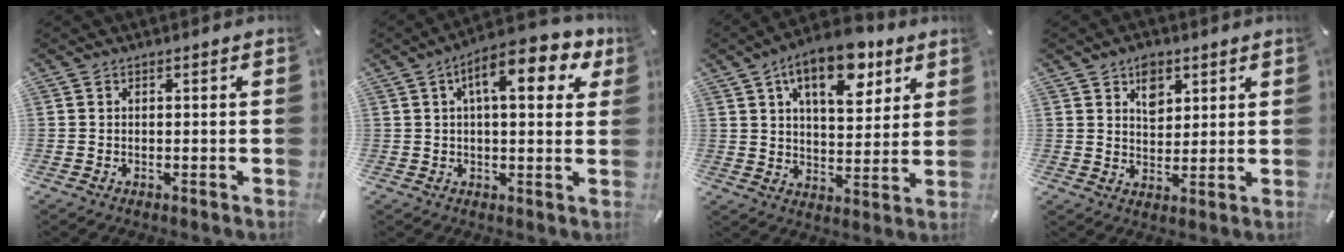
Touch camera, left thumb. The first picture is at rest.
{"total": 12.2, "force": [5.1, 4.8, 9.9], "torque": [-0.150, -0.008, 0.081]}
{"total": 14.5, "force": [8.2, 7.7, 9.2], "torque": [-0.127, -0.033, 0.139]}
{"total": 5.8, "force": [3.2, 4.2, 2.5], "torque": [-0.022, -0.013, 0.051]}